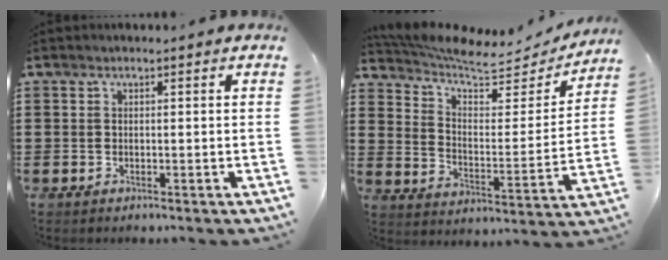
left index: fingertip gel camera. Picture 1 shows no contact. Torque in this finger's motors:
{"motor_torque": [1.07, -1.07, 0.11, 0.03]}